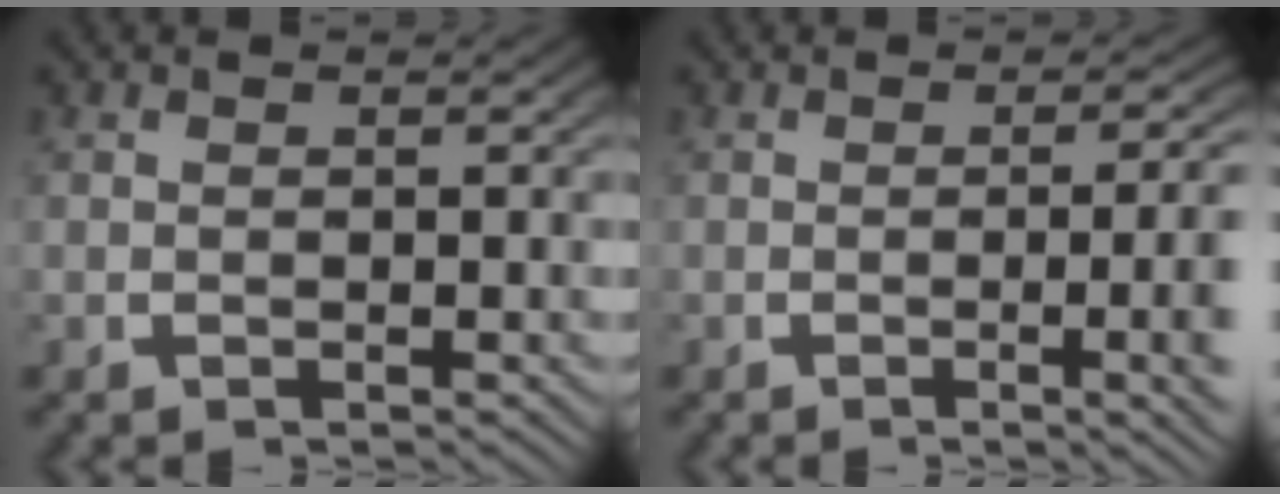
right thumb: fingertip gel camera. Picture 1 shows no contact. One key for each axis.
{"total": 5.0, "fx": -1.0, "fy": 1.3, "fz": 4.7, "tx": -0.055, "ty": 0.004, "tz": -0.019}